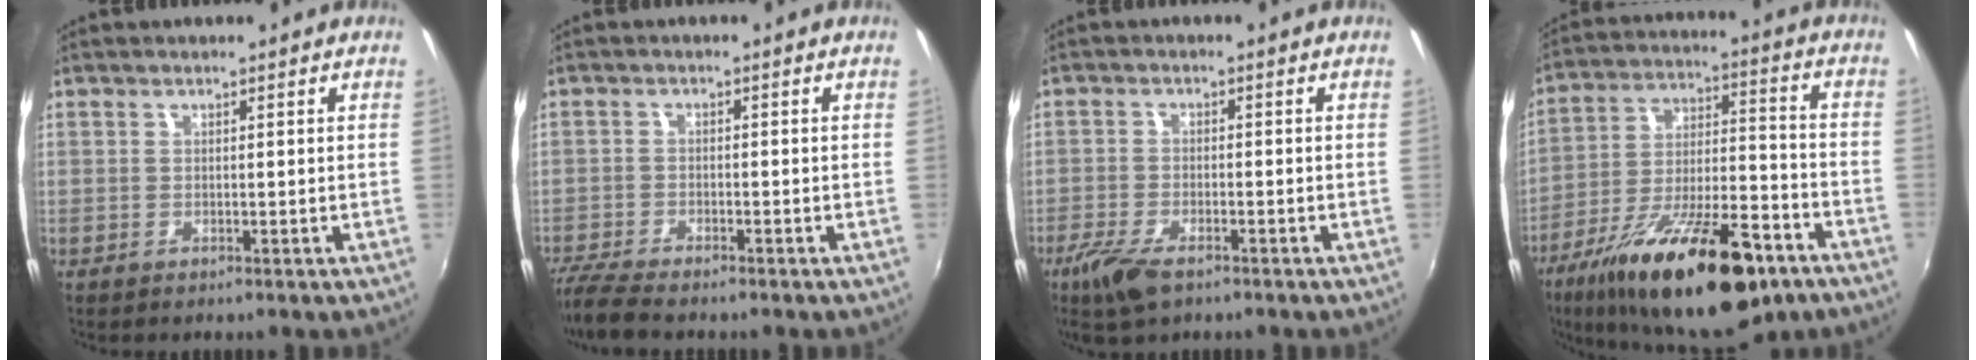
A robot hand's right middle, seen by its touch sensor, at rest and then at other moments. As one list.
[{"total": 6.7, "force": [-5.9, 0.8, 3.1], "torque": [-0.090, -0.026, -0.107]}, {"total": 7.0, "force": [-4.8, 2.5, 4.6], "torque": [-0.119, -0.020, -0.091]}, {"total": 25.5, "force": [-15.5, 8.2, 18.5], "torque": [-0.323, -0.031, -0.239]}]